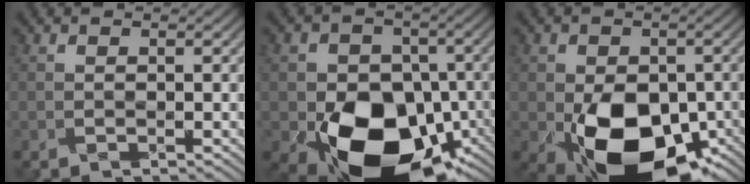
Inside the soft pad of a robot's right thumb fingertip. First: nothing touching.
{"total": 14.1, "force": [-5.7, 10.3, 7.8], "torque": [-0.115, -0.042, -0.089]}
{"total": 11.8, "force": [-4.7, 7.5, 7.8], "torque": [-0.123, -0.030, -0.065]}